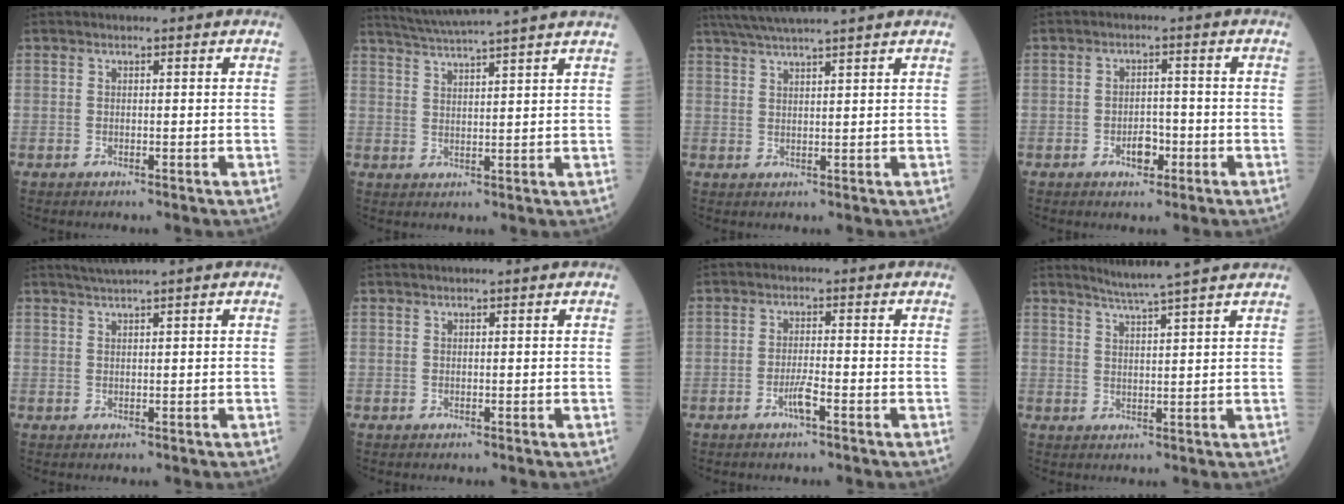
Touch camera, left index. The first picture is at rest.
{"total": 11.8, "force": [10.4, -1.9, 5.1], "torque": [-0.096, 0.006, 0.147]}
{"total": 9.2, "force": [7.8, -1.5, 4.6], "torque": [-0.077, 0.026, 0.115]}
{"total": 3.0, "force": [-1.4, 1.6, 2.1], "torque": [-0.027, 0.006, -0.020]}
{"total": 2.3, "force": [1.8, -0.9, 1.0], "torque": [-0.014, 0.005, 0.039]}
{"total": 0.9, "force": [0.8, -0.3, 0.4], "torque": [-0.007, 0.011, 0.021]}
{"total": 2.4, "force": [-1.4, -0.1, 1.9], "torque": [-0.036, -0.002, -0.027]}
{"total": 7.0, "force": [6.1, -1.6, 3.1], "torque": [-0.049, 0.004, 0.090]}